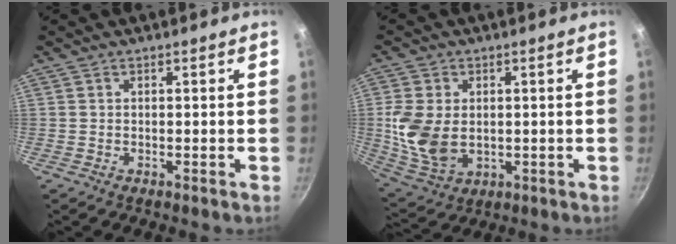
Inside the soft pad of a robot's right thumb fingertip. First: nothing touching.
{"total": 11.3, "force": [0.4, 7.8, 8.2], "torque": [-0.159, -0.015, 0.020]}